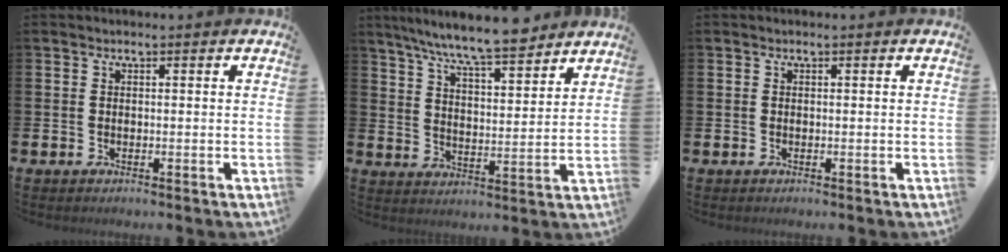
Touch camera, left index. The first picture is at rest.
{"total": 8.8, "force": [8.1, 0.6, 3.1], "torque": [-0.086, -0.045, 0.147]}
{"total": 0.0}